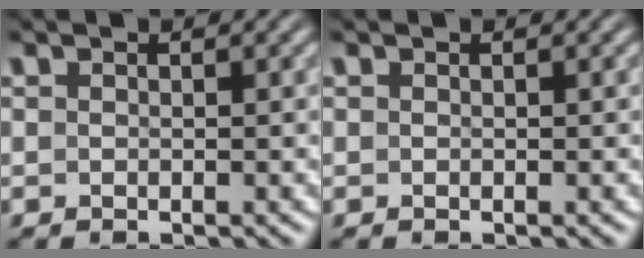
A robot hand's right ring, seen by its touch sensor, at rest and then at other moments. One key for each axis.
{"total": 0.0}